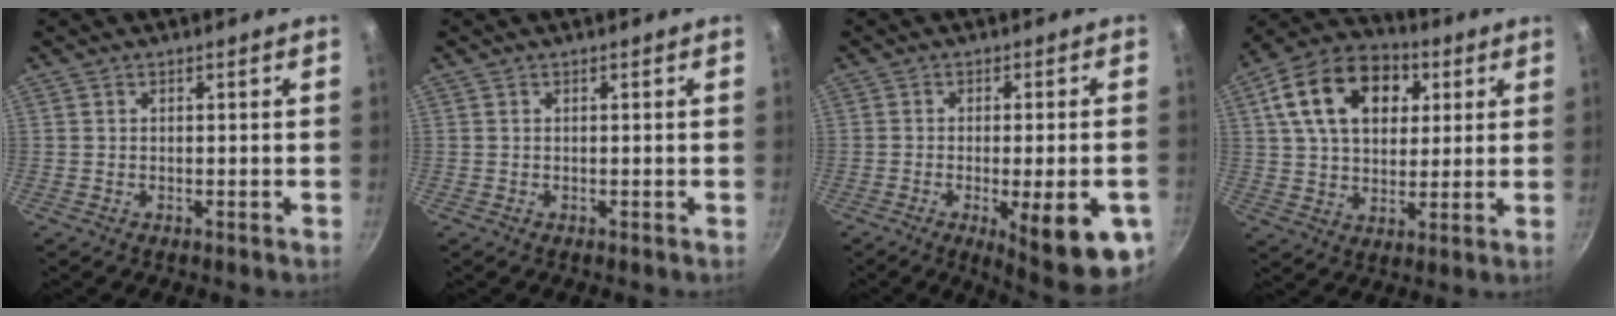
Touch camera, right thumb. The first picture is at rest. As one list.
[{"total": 0.0}, {"total": 15.2, "force": [-5.1, 4.1, 13.7], "torque": [-0.154, 0.005, -0.059]}, {"total": 18.3, "force": [6.0, 12.5, 12.1], "torque": [-0.183, 0.011, 0.088]}]